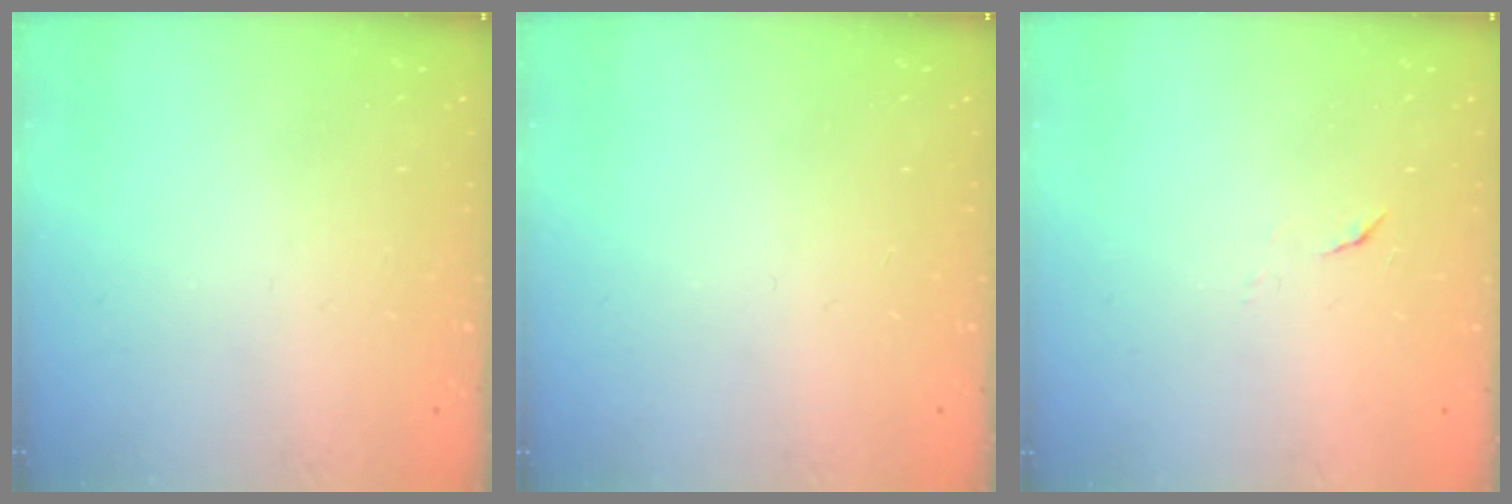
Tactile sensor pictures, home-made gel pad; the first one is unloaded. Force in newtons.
{"total": 0.0}
{"total": 3.9, "press": 3.9, "slide": 0.4}